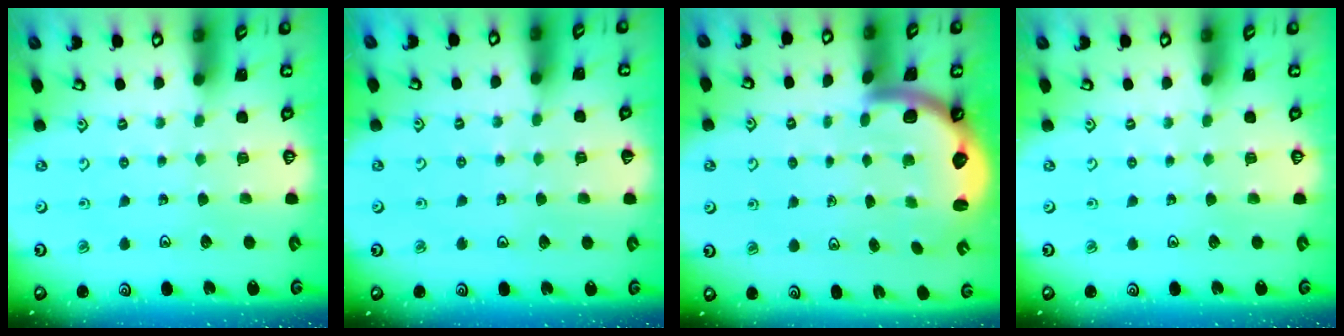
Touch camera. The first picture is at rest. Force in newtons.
{"total": 3.5, "press": 3.4, "slide": 0.3}
{"total": 2.8, "press": 2.8, "slide": 0.5}
{"total": 0.0}